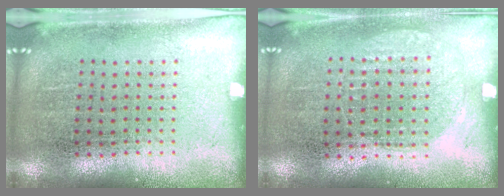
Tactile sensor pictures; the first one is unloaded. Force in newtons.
{"total": 0.9, "press": 0.8, "slide": 0.3}